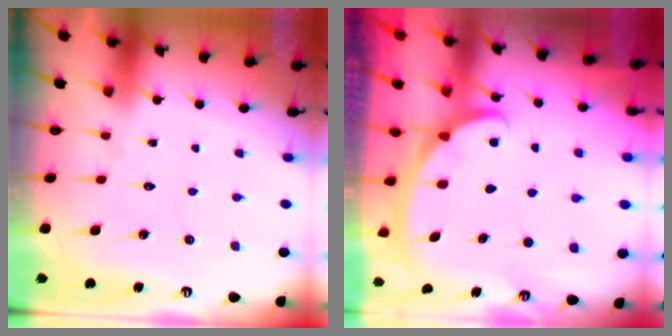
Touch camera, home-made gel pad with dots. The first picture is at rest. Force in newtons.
{"total": 2.5, "press": 2.5, "slide": 0.4}